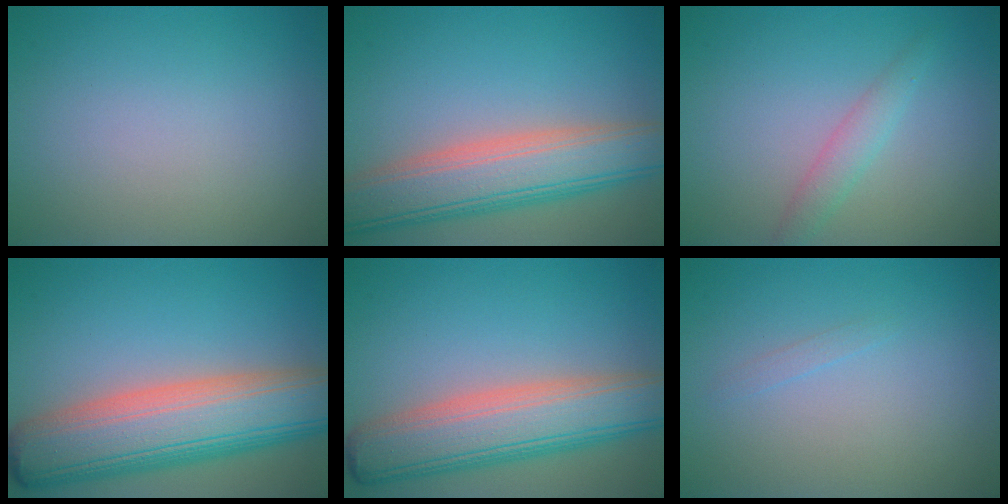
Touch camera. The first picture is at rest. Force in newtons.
{"total": 8.2, "press": 8.2, "slide": 0.5}
{"total": 1.9, "press": 1.9, "slide": 0.1}
{"total": 11.6, "press": 11.6, "slide": 0.7}
{"total": 8.5, "press": 8.5, "slide": 0.5}
{"total": 0.5, "press": 0.5, "slide": 0.1}